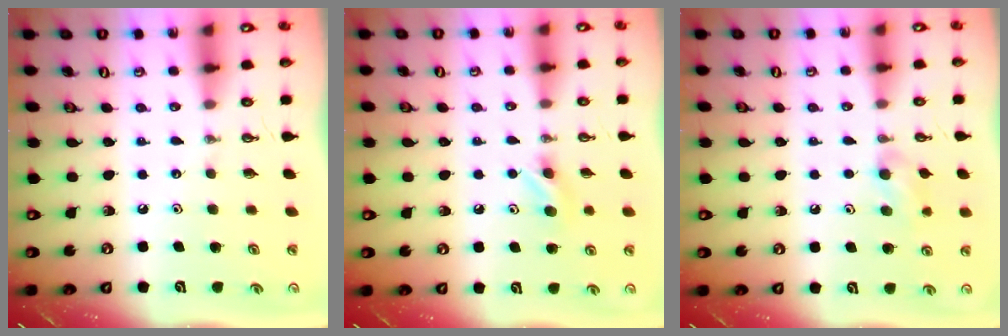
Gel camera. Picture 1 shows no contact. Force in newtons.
{"total": 6.8, "press": 6.6, "slide": 1.6}
{"total": 7.5, "press": 7.4, "slide": 1.3}